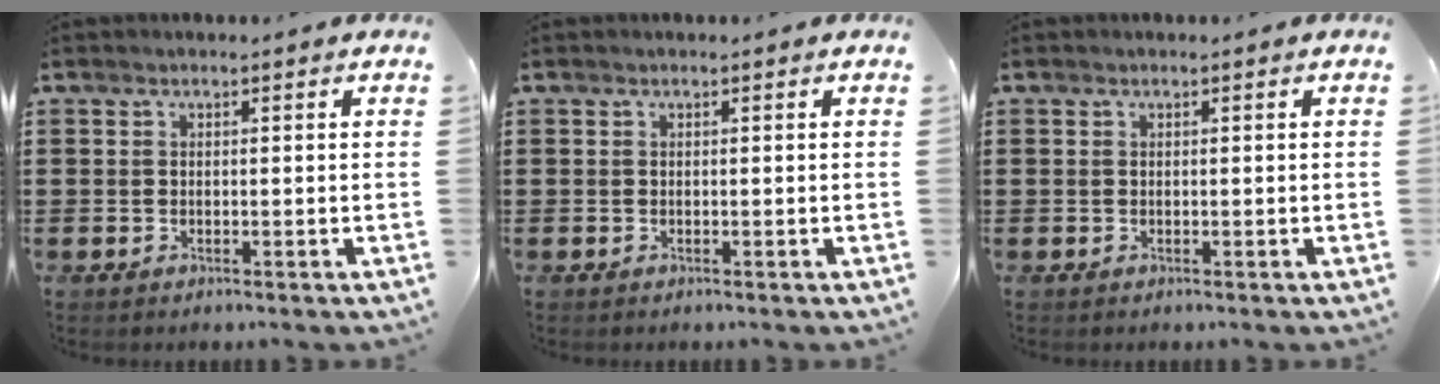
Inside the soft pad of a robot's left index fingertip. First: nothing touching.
{"total": 0.0}
{"total": 0.0}